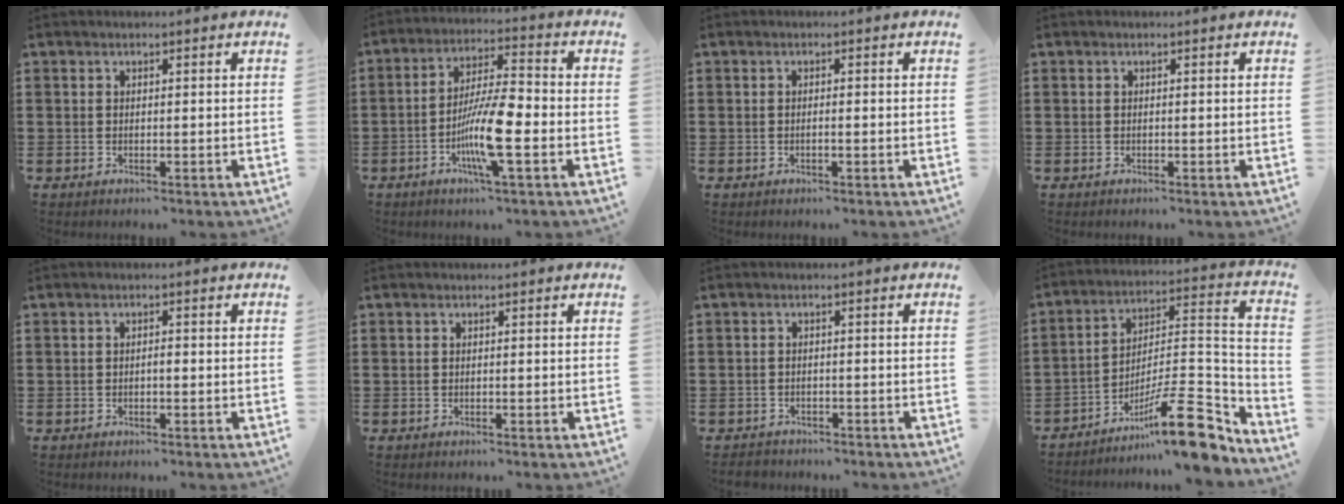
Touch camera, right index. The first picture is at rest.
{"total": 10.1, "force": [-2.9, 1.9, 9.5], "torque": [-0.189, -0.008, -0.057]}
{"total": 0.7, "force": [-0.3, 0.0, 0.6], "torque": [-0.011, -0.003, -0.005]}
{"total": 0.0}
{"total": 0.8, "force": [-0.3, 0.2, 0.7], "torque": [-0.015, -0.005, -0.004]}
{"total": 0.0}
{"total": 1.4, "force": [-1.3, 0.4, -0.1], "torque": [-0.002, 0.003, -0.031]}
{"total": 15.6, "force": [-10.4, 3.8, 10.9], "torque": [-0.144, 0.036, -0.179]}